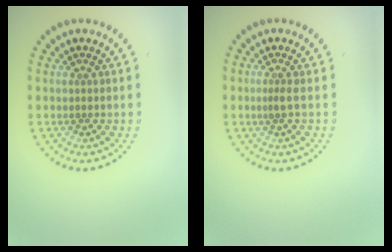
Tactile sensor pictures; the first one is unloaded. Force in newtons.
{"total": 0.8, "press": 0.4, "slide": 0.6}